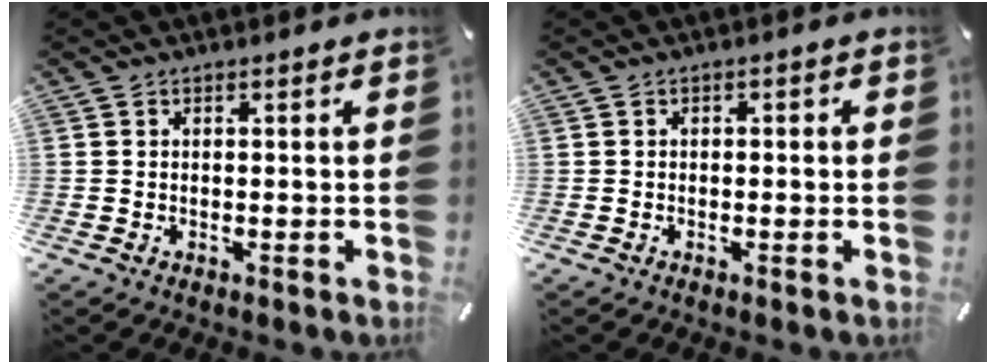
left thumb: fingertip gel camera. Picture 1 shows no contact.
{"total": 0.8, "force": [-0.3, 0.6, 0.5], "torque": [-0.008, 0.002, -0.007]}